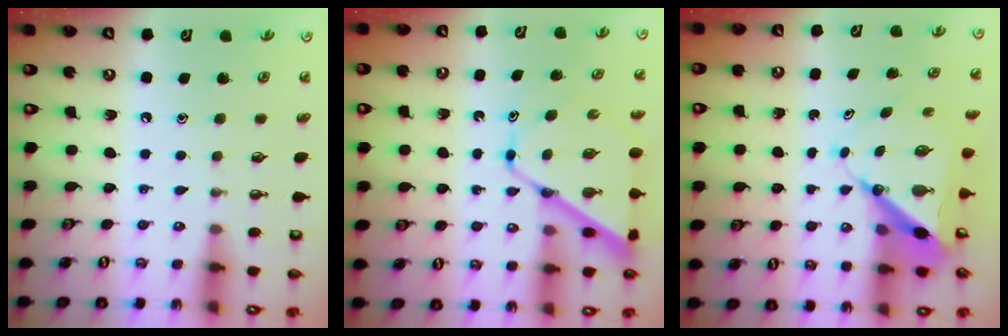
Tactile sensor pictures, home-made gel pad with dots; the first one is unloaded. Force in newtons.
{"total": 11.7, "press": 11.6, "slide": 0.9}
{"total": 8.5, "press": 8.5, "slide": 0.8}